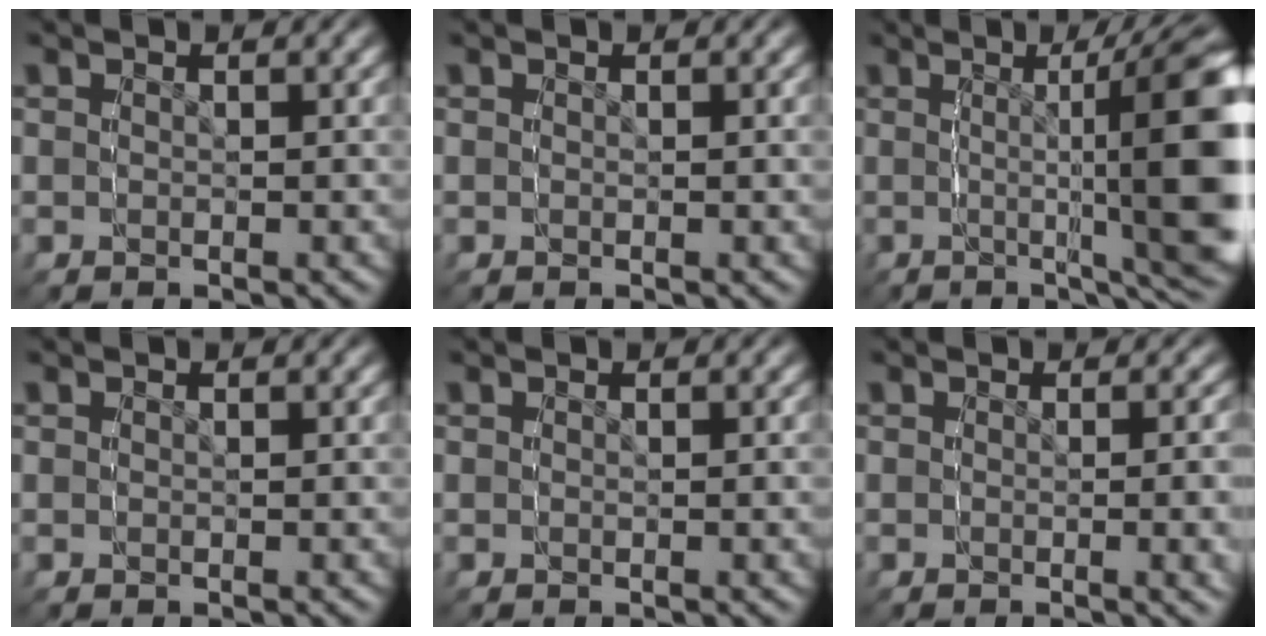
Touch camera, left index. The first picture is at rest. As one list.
[{"total": 0.0}, {"total": 11.0, "force": [-0.7, 0.5, 10.9], "torque": [-0.124, 0.036, -0.010]}, {"total": 0.0}, {"total": 0.6, "force": [0.0, -0.6, -0.2], "torque": [0.001, 0.002, -0.001]}, {"total": 2.6, "force": [0.0, -2.4, -0.9], "torque": [0.014, 0.016, -0.005]}]